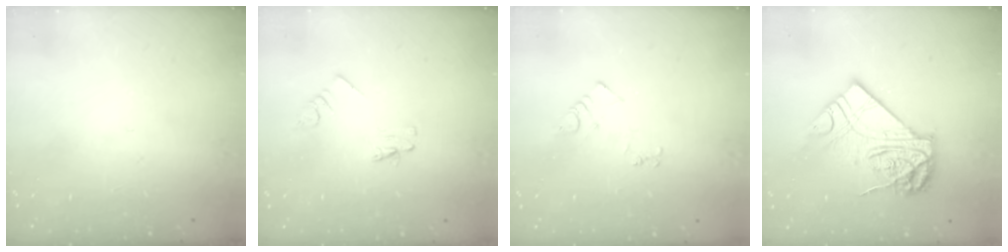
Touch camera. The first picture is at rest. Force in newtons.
{"total": 1.8, "press": 1.8, "slide": 0.1}
{"total": 3.6, "press": 3.5, "slide": 0.5}
{"total": 14.7, "press": 14.7, "slide": 1.3}